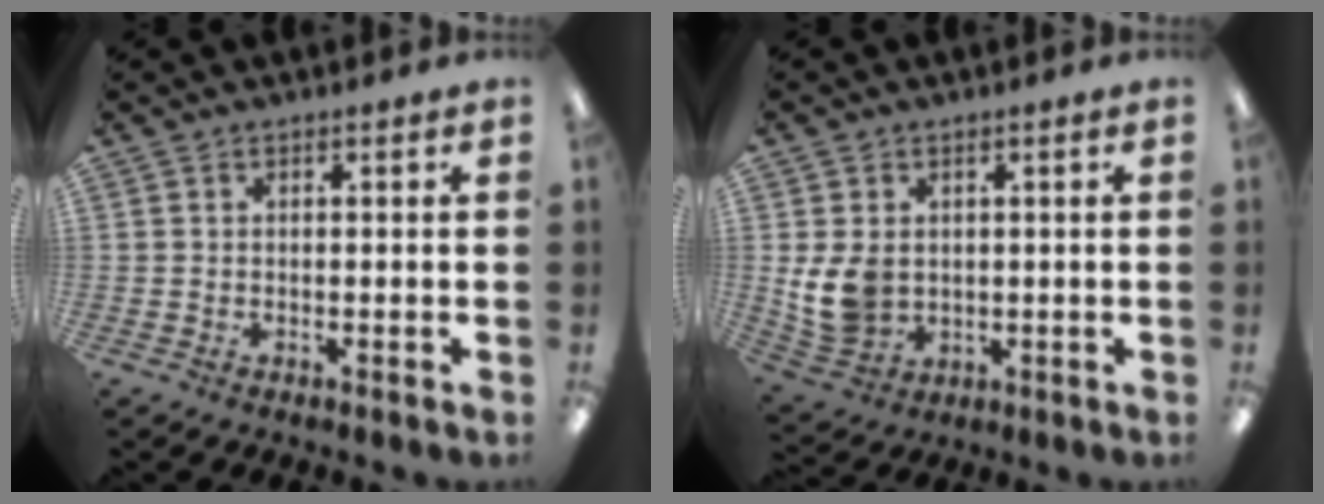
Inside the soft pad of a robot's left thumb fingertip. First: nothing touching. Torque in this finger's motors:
{"motor_torque": [-0.13, 0.48, 0.67, -0.32, 0.07]}